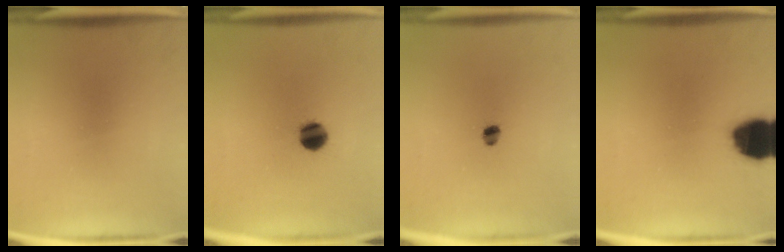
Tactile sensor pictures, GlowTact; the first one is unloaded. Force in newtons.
{"total": 6.4}
{"total": 2.3}
{"total": 15.0}